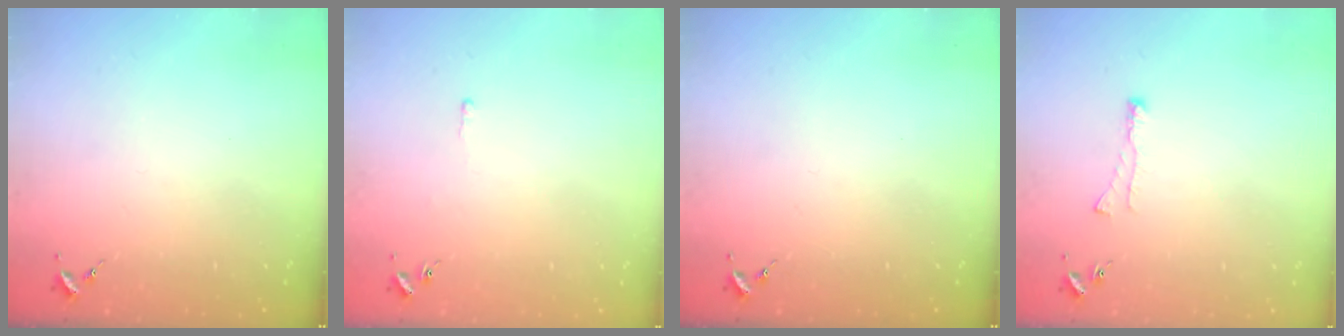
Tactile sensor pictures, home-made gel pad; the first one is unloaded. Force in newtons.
{"total": 2.6, "press": 2.6, "slide": 0.4}
{"total": 0.0}
{"total": 3.9, "press": 3.9, "slide": 0.5}